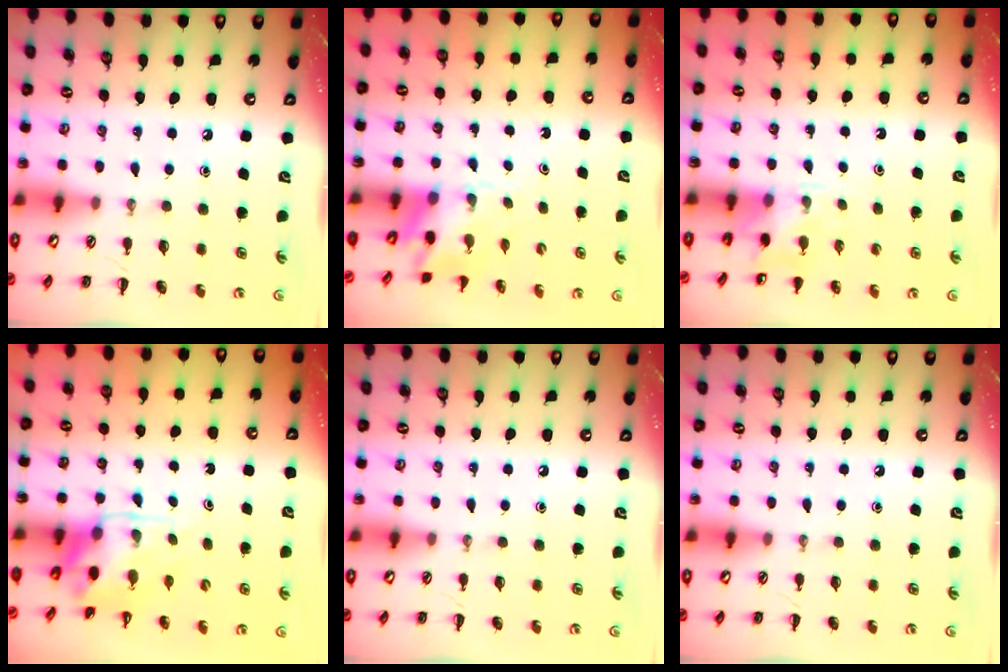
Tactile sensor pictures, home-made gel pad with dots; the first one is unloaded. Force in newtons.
{"total": 2.9, "press": 2.8, "slide": 0.7}
{"total": 4.8, "press": 4.6, "slide": 1.4}
{"total": 3.5, "press": 3.4, "slide": 0.8}
{"total": 0.0}
{"total": 0.0}